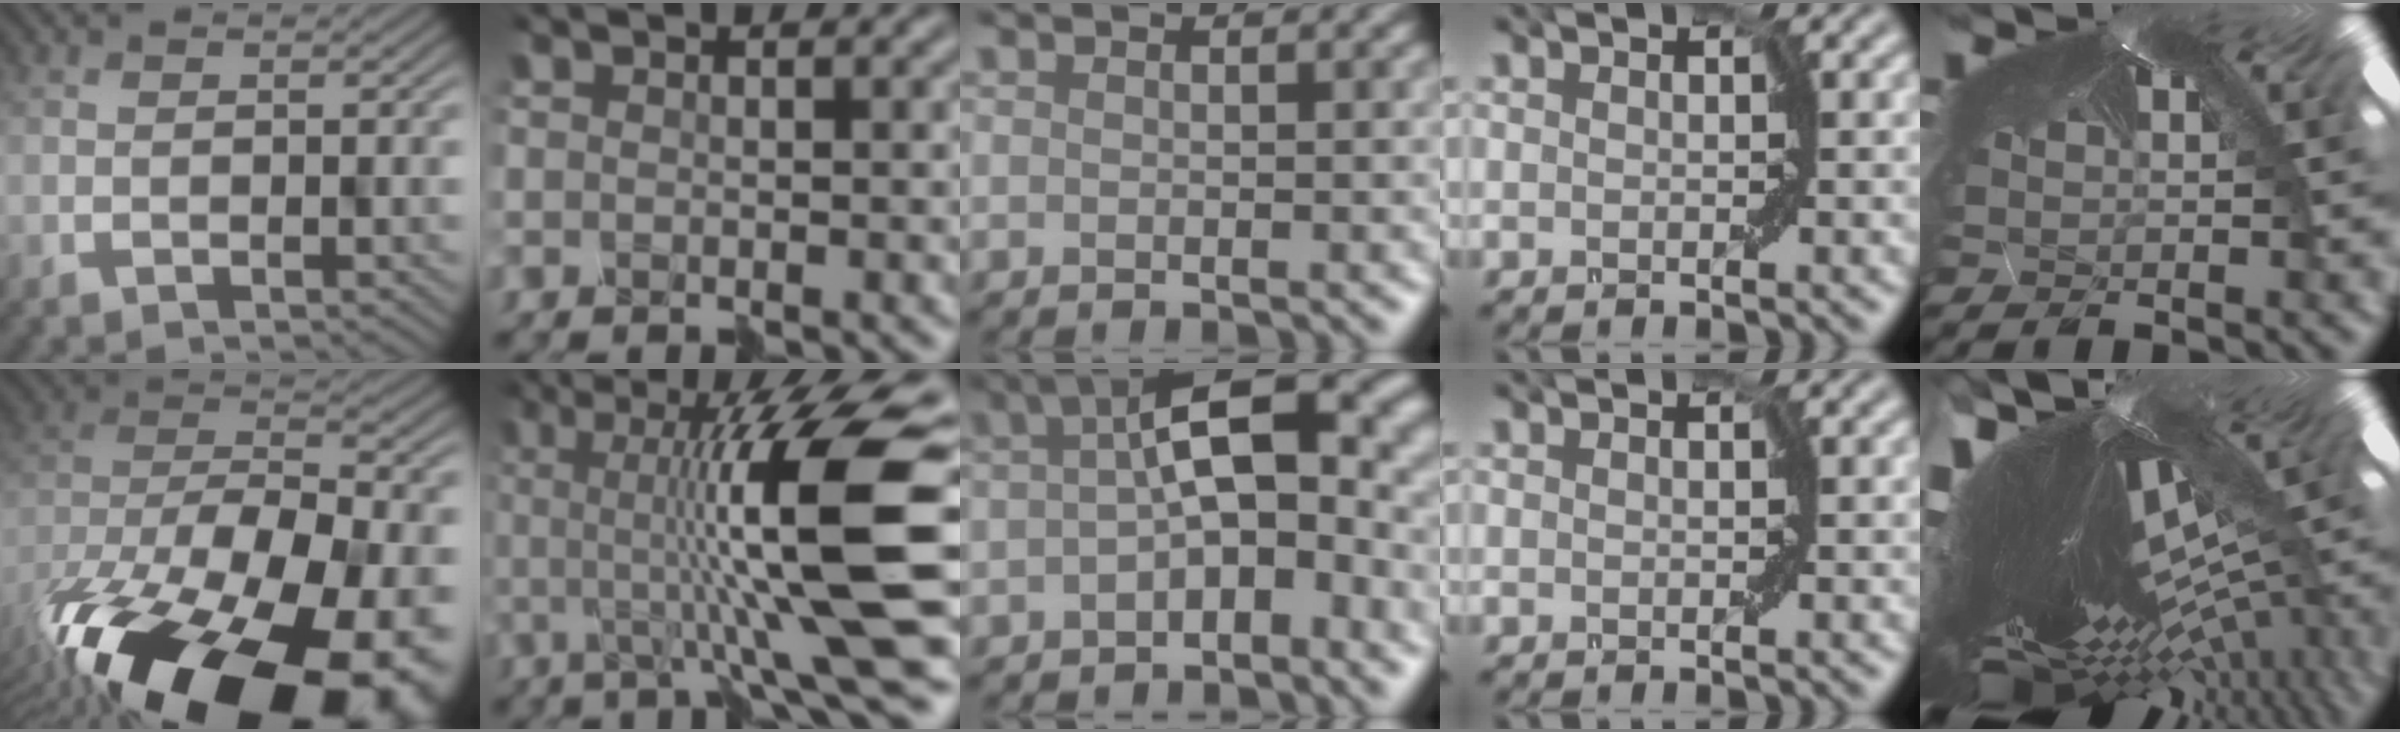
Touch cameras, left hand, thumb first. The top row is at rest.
{"thumb": {"total": 20.7, "force": [-12.5, 10.2, 12.9], "torque": [-0.250, -0.117, -0.142]}, "index": {"total": 12.4, "force": [0.4, 2.0, 12.2], "torque": [-0.178, 0.018, -0.003]}, "middle": {"total": 8.4, "force": [-0.1, 3.5, 7.7], "torque": [-0.121, 0.019, -0.015]}, "little": {"total": 7.6, "force": [-6.5, -1.9, 3.3], "torque": [-0.038, -0.100, -0.070]}}